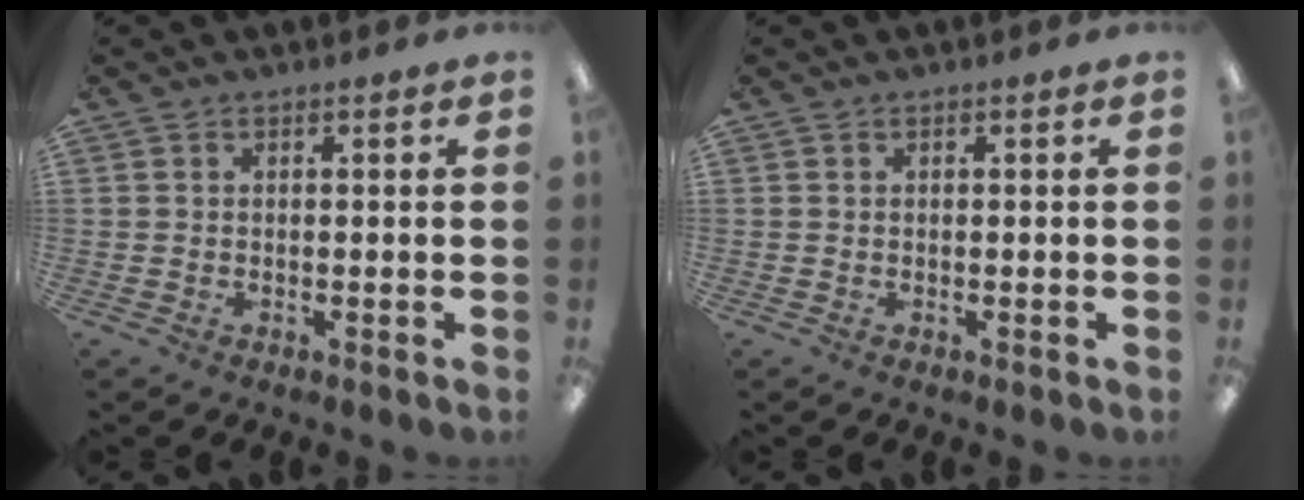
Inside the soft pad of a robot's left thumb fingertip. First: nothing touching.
{"total": 0.0}